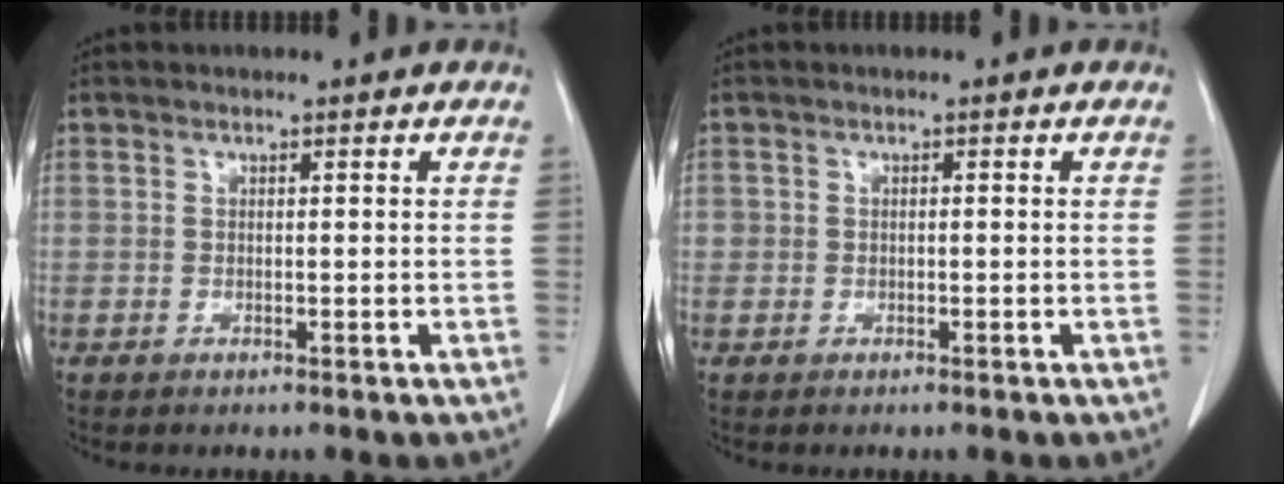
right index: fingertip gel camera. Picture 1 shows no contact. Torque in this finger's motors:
{"motor_torque": [-0.03, 0.01, 0.04, 0.02]}